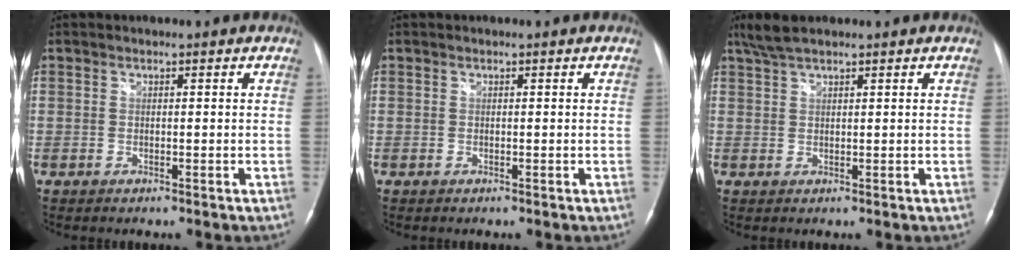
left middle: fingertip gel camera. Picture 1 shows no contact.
{"total": 0.0}
{"total": 3.7, "force": [3.0, 0.5, 2.1], "torque": [-0.053, 0.013, 0.065]}